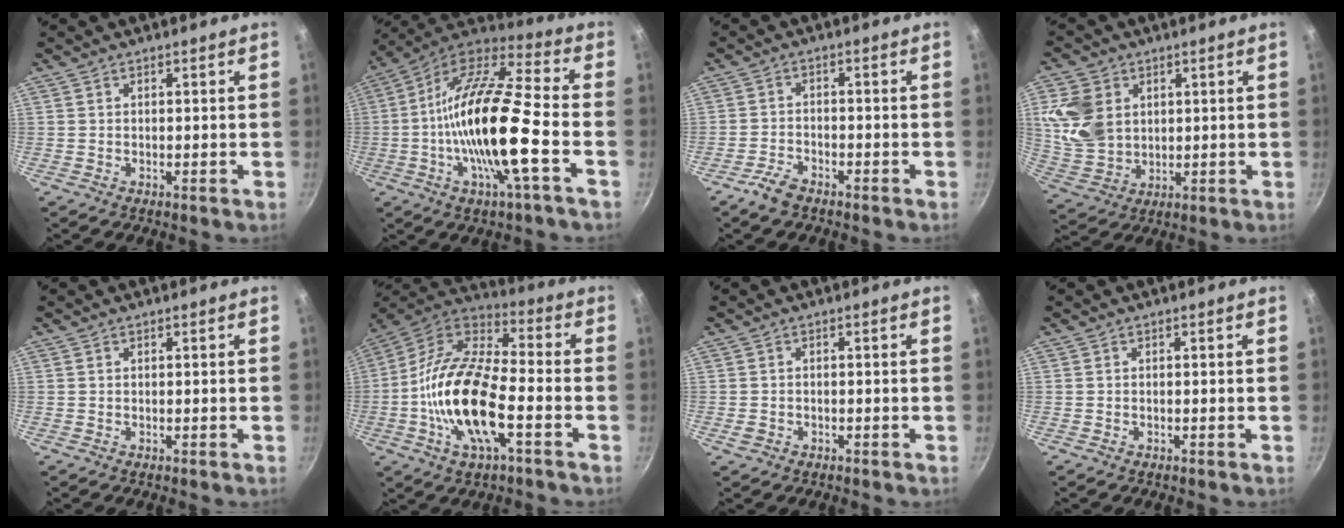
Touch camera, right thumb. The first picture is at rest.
{"total": 21.2, "force": [-4.5, 4.7, 20.2], "torque": [-0.371, 0.030, -0.102]}
{"total": 4.0, "force": [-3.1, 1.6, 2.0], "torque": [-0.043, 0.024, -0.062]}
{"total": 11.7, "force": [3.1, 9.2, 6.6], "torque": [-0.112, -0.013, 0.075]}
{"total": 0.0}
{"total": 19.6, "force": [-5.2, 7.9, 17.2], "torque": [-0.332, 0.038, -0.118]}
{"total": 1.8, "force": [-0.8, 1.4, 0.8], "torque": [-0.016, 0.008, -0.011]}
{"total": 0.0}